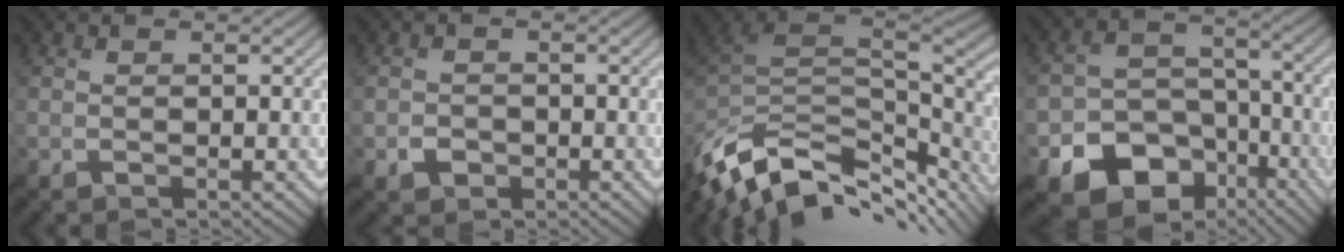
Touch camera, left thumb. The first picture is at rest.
{"total": 1.4, "force": [-0.4, 1.3, 0.5], "torque": [-0.005, -0.001, -0.010]}
{"total": 13.5, "force": [-7.3, 6.7, 9.1], "torque": [-0.219, -0.015, -0.122]}
{"total": 13.7, "force": [-7.6, 10.1, 5.3], "torque": [-0.119, -0.033, -0.112]}